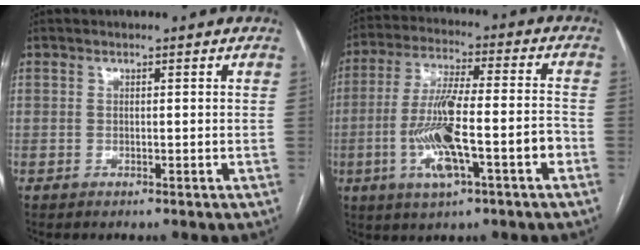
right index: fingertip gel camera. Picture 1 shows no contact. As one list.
[{"total": 13.9, "force": [-4.5, 2.0, 13.0], "torque": [-0.246, 0.007, -0.074]}]